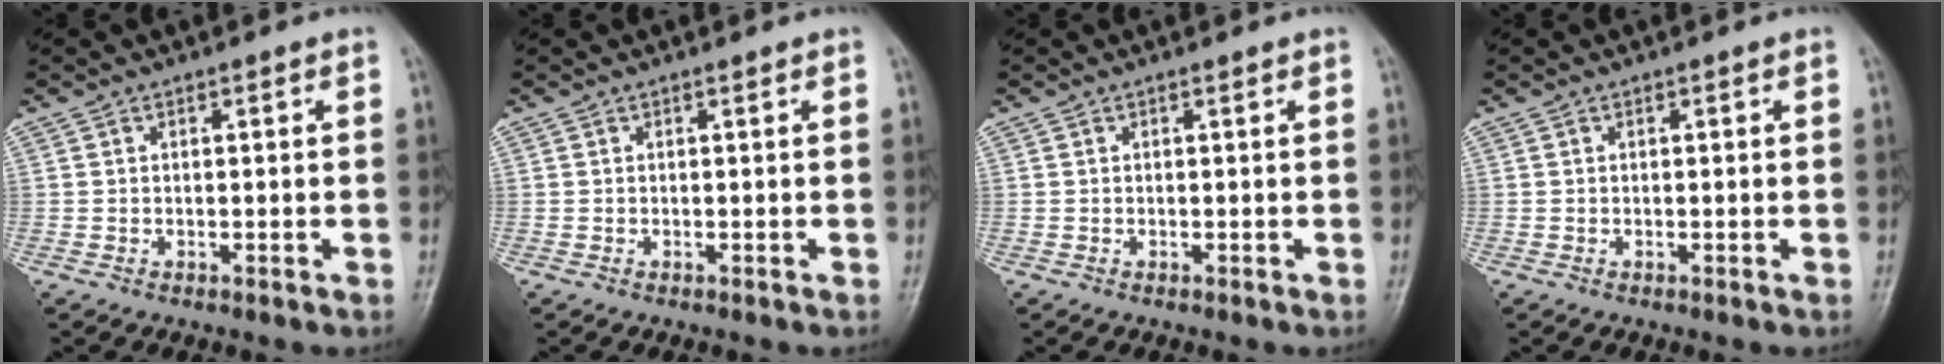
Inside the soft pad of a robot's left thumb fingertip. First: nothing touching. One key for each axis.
{"total": 0.0}
{"total": 0.0}
{"total": 0.0}